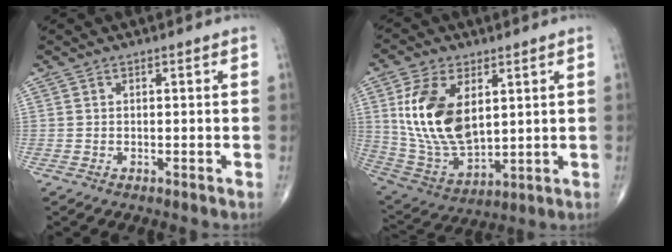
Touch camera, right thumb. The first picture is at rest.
{"total": 17.3, "force": [4.1, 9.8, 13.6], "torque": [-0.254, -0.022, 0.091]}